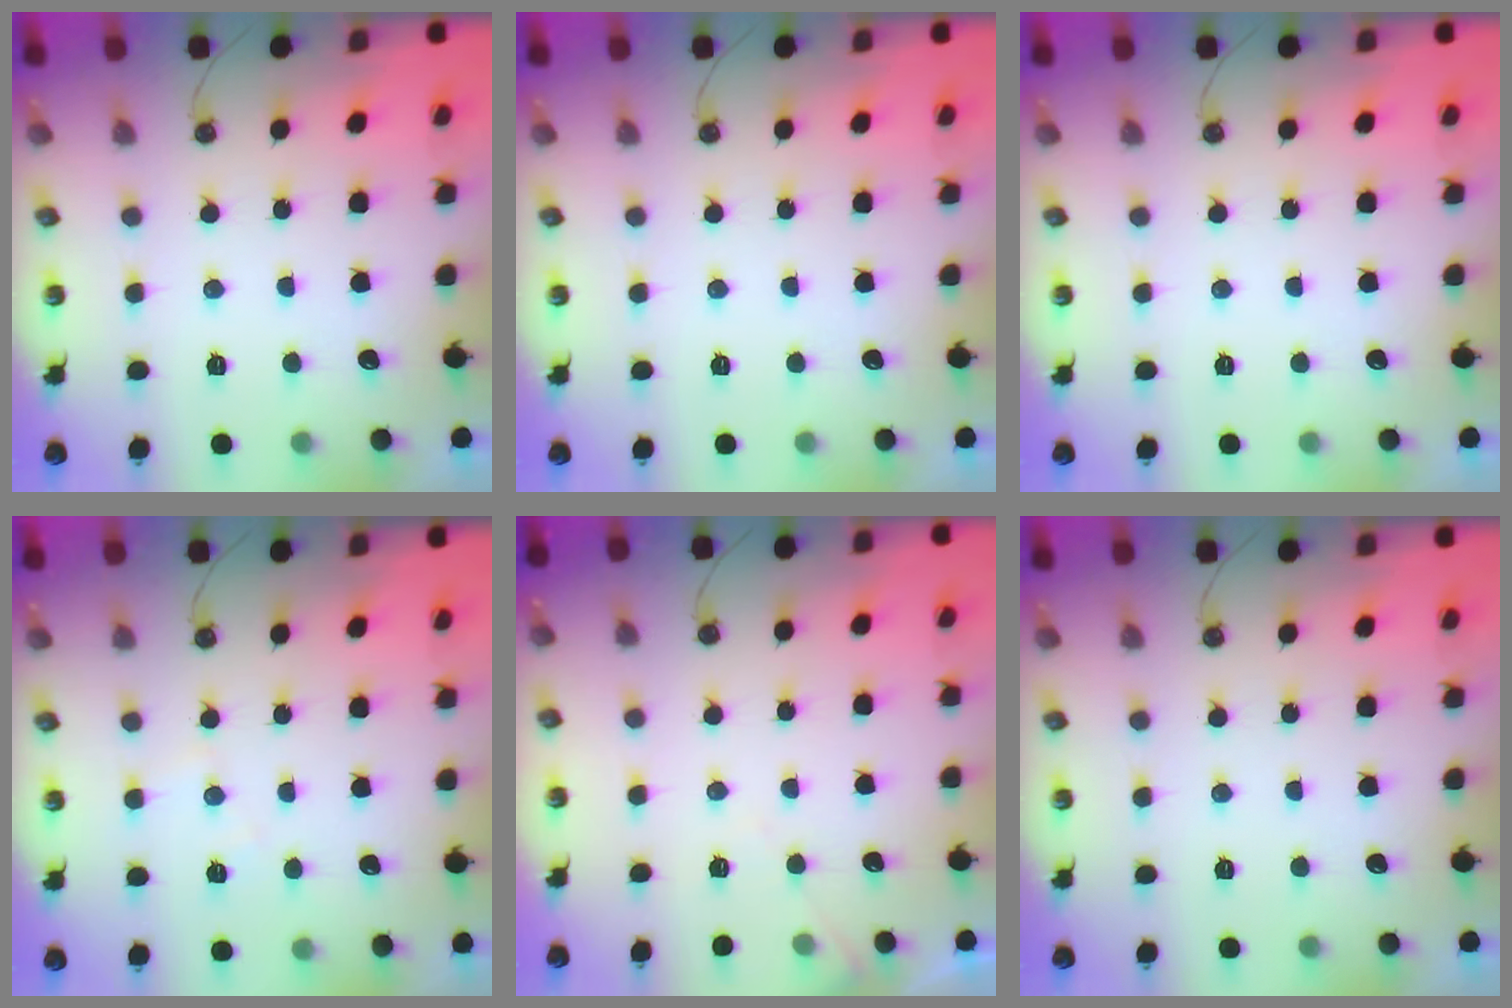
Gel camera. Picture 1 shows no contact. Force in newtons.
{"total": 0.0}
{"total": 0.0}
{"total": 5.8, "press": 5.7, "slide": 0.8}
{"total": 5.0, "press": 4.9, "slide": 0.6}
{"total": 0.0}